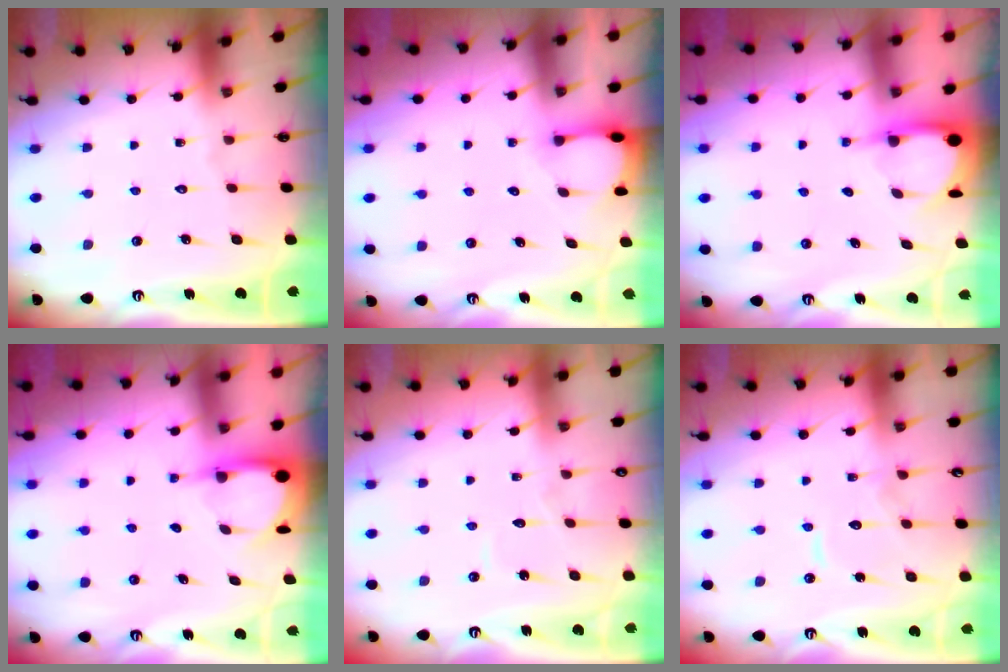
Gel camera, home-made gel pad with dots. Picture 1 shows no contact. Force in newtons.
{"total": 2.0, "press": 1.9, "slide": 0.3}
{"total": 3.8, "press": 3.8, "slide": 0.1}
{"total": 3.8, "press": 3.8, "slide": 0.1}
{"total": 2.7, "press": 2.7, "slide": 0.3}
{"total": 9.5, "press": 9.4, "slide": 0.7}